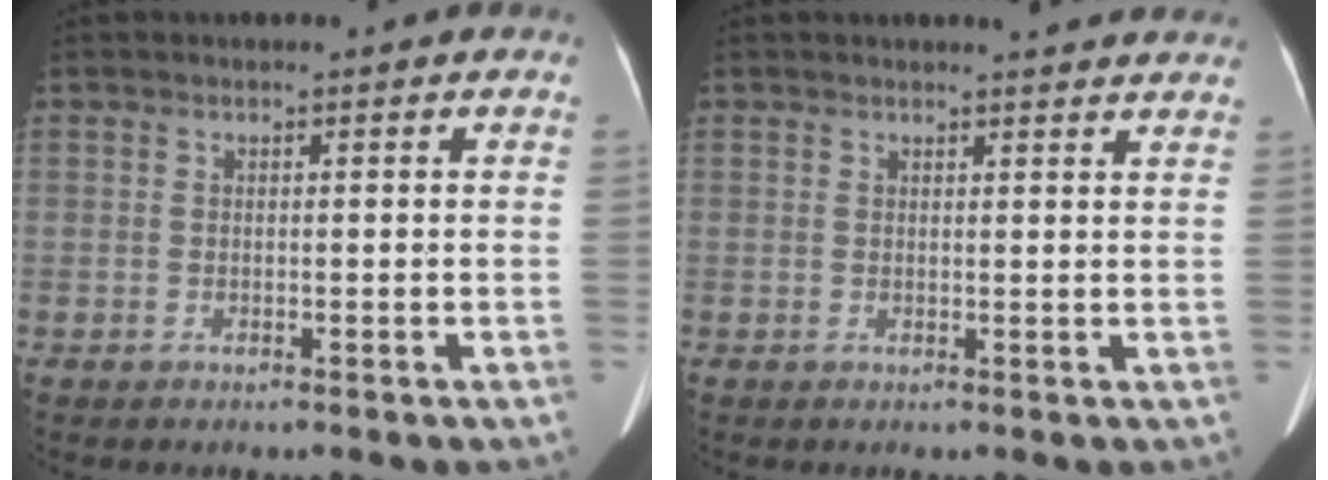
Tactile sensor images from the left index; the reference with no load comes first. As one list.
[{"total": 5.9, "force": [5.5, 0.5, 2.0], "torque": [-0.025, 0.001, 0.048]}]